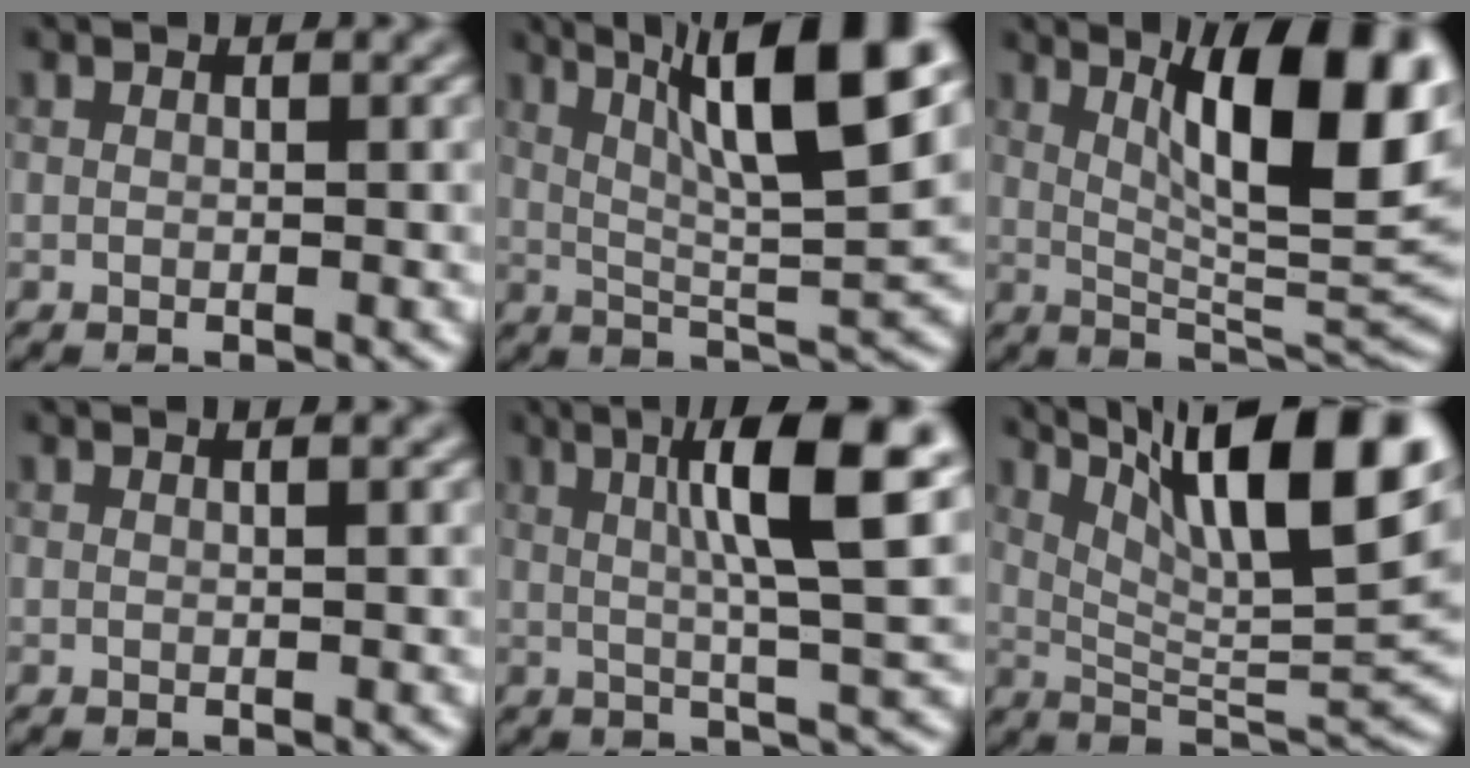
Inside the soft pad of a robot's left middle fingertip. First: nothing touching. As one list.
[{"total": 11.8, "force": [5.1, 2.3, 10.4], "torque": [-0.156, 0.011, 0.087]}, {"total": 11.7, "force": [3.9, 3.0, 10.6], "torque": [-0.146, 0.006, 0.065]}, {"total": 0.8, "force": [0.5, 0.2, 0.6], "torque": [-0.006, 0.002, 0.002]}, {"total": 10.2, "force": [3.0, 1.8, 9.6], "torque": [-0.130, 0.013, 0.040]}, {"total": 14.1, "force": [7.1, 3.8, 11.6], "torque": [-0.173, 0.007, 0.122]}]